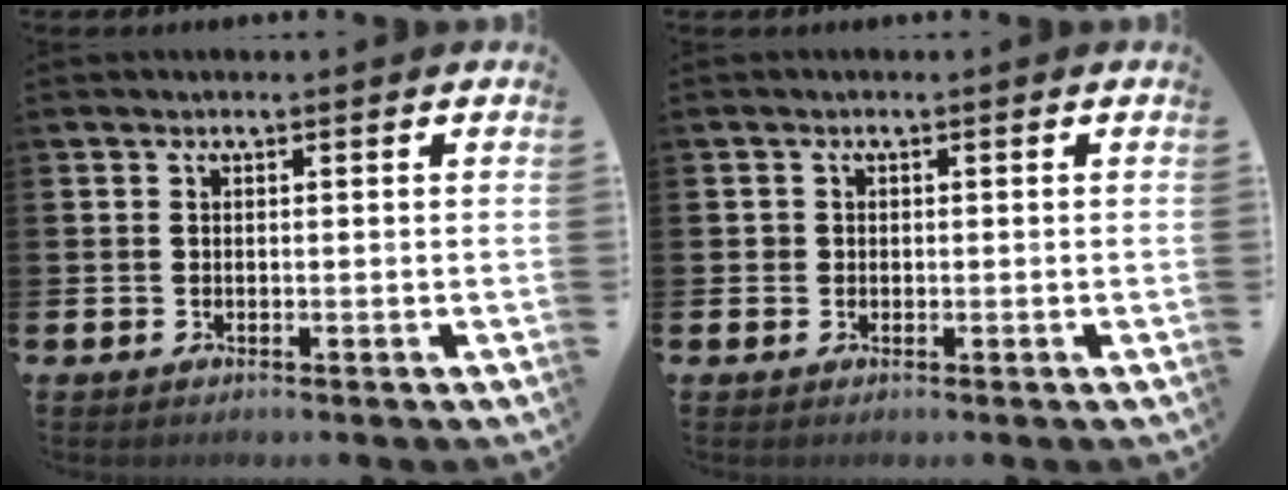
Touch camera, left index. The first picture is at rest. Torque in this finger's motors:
{"motor_torque": [0.02, 0.00, 0.00, 0.00]}